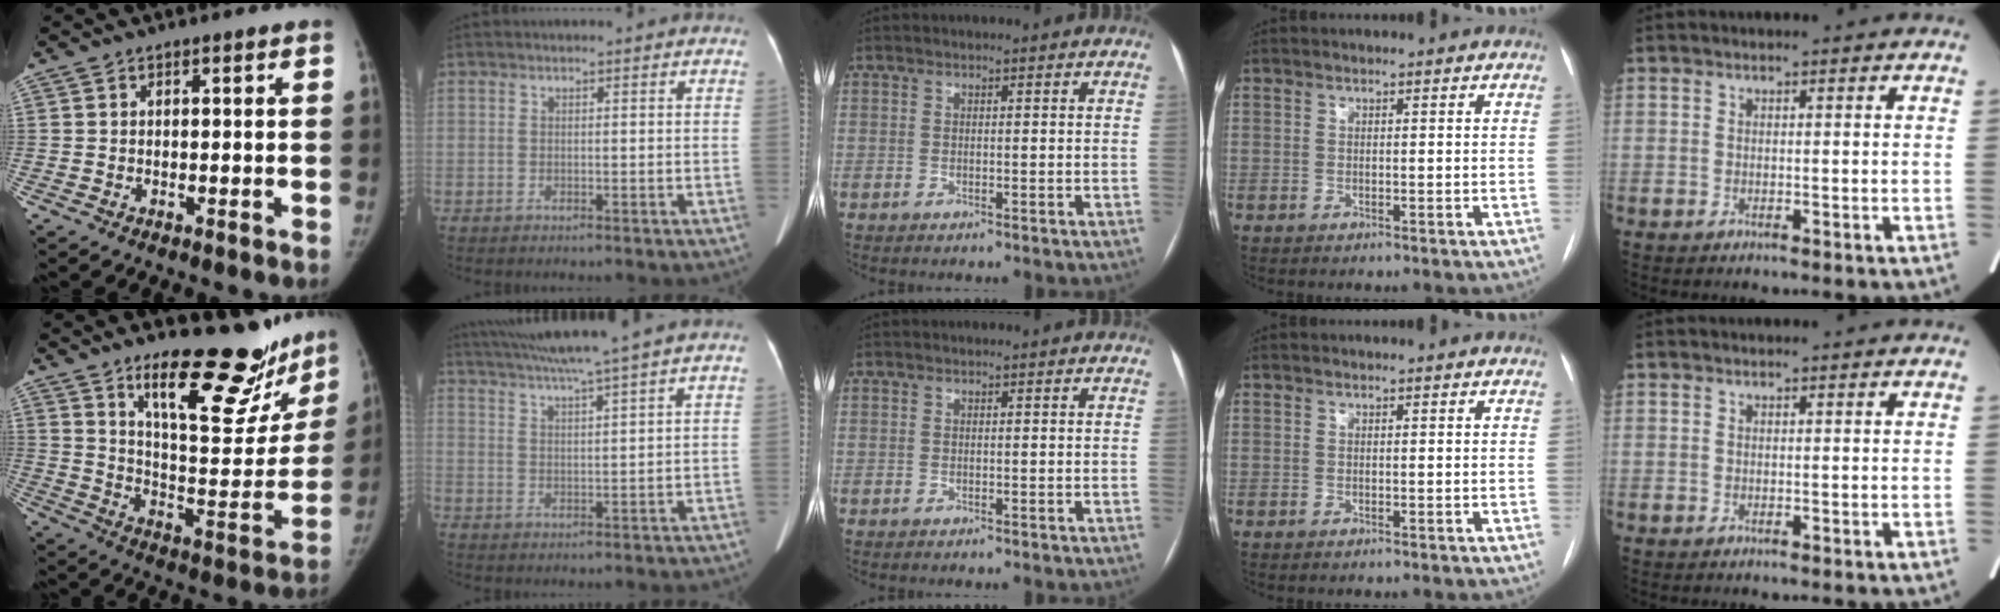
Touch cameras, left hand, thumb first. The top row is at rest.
{"thumb": {"total": 22.5, "force": [16.5, 7.5, 13.4], "torque": [-0.134, -0.114, 0.246]}, "index": {"total": 10.0, "force": [8.3, -2.3, 5.0], "torque": [-0.088, 0.007, 0.131]}}